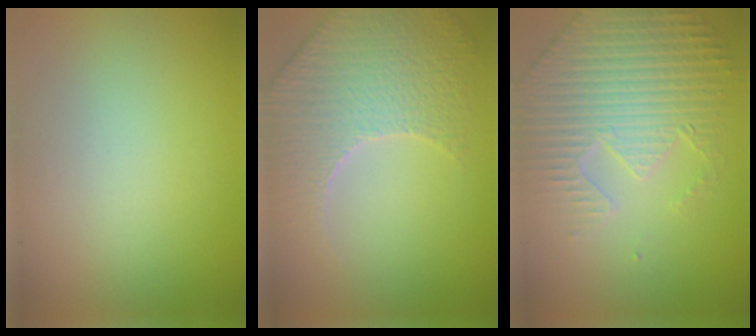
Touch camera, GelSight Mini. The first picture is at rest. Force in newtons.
{"total": 7.0, "press": 5.5, "slide": 4.3}
{"total": 6.9, "press": 5.4, "slide": 4.3}